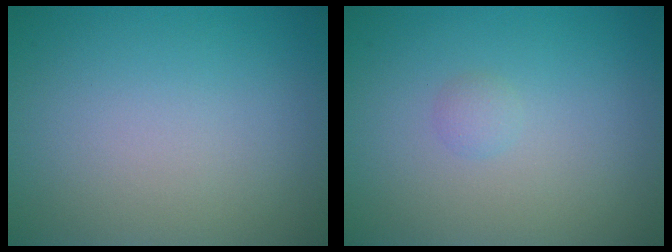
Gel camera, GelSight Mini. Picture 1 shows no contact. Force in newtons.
{"total": 0.8, "press": 0.8, "slide": 0.1}